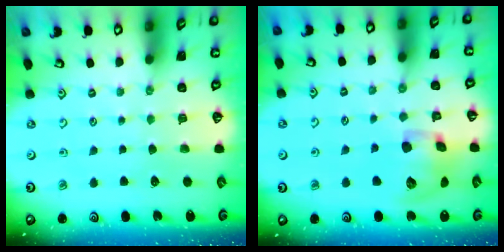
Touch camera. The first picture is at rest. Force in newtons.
{"total": 14.4, "press": 14.2, "slide": 2.1}